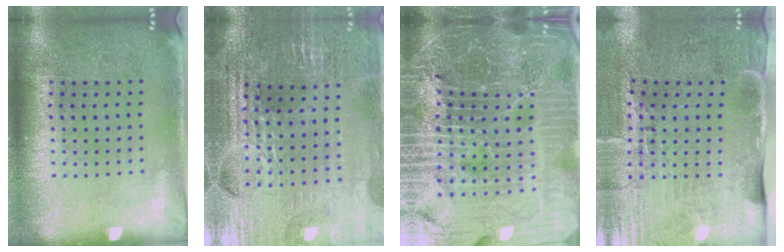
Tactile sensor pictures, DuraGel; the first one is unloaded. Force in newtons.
{"total": 3.4, "press": 3.4, "slide": 0.5}
{"total": 7.2, "press": 6.2, "slide": 3.7}
{"total": 4.5, "press": 3.7, "slide": 2.6}